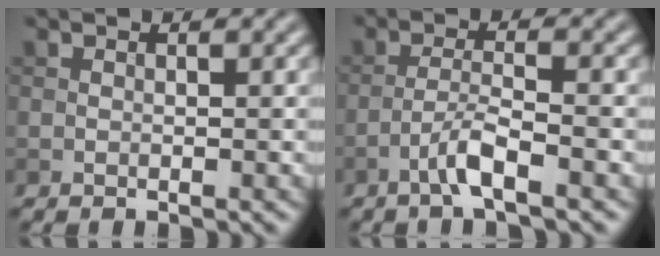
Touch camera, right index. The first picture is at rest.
{"total": 3.0, "force": [-1.8, 0.2, 2.4], "torque": [-0.047, 0.011, -0.042]}